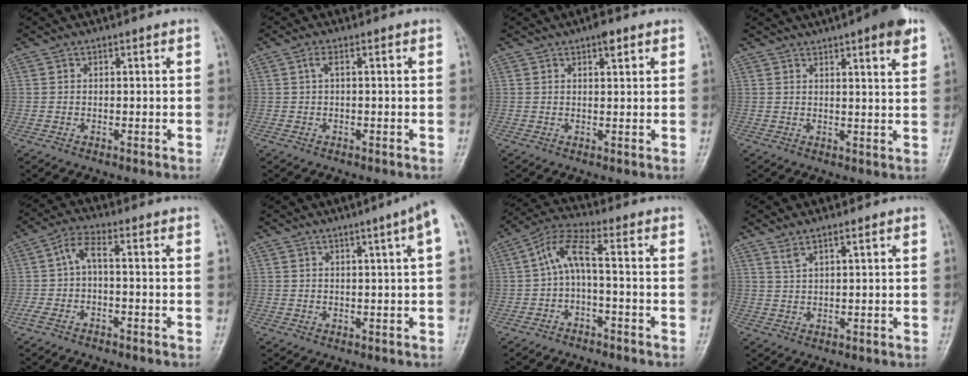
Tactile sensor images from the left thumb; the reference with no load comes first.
{"total": 1.6, "force": [0.3, 0.2, 1.5], "torque": [-0.044, 0.010, 0.008]}
{"total": 2.6, "force": [1.6, 0.8, 1.8], "torque": [-0.023, -0.005, 0.022]}
{"total": 7.8, "force": [4.8, 1.2, 6.1], "torque": [-0.067, -0.012, 0.058]}
{"total": 4.8, "force": [-0.7, 1.2, 4.6], "torque": [-0.109, 0.023, -0.018]}
{"total": 5.5, "force": [2.0, -0.5, 5.1], "torque": [-0.069, 0.002, 0.028]}
{"total": 6.3, "force": [-1.0, 1.3, 6.1], "torque": [-0.136, 0.040, -0.023]}
{"total": 2.6, "force": [1.9, 0.3, 1.8], "torque": [-0.040, -0.007, 0.044]}